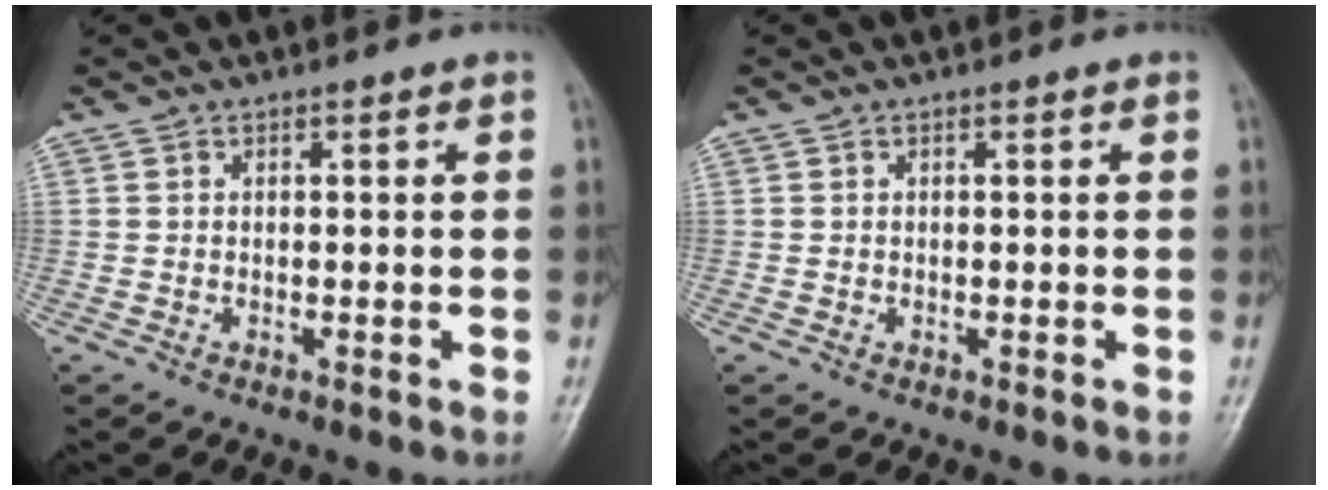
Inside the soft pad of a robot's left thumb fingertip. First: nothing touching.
{"total": 0.0}